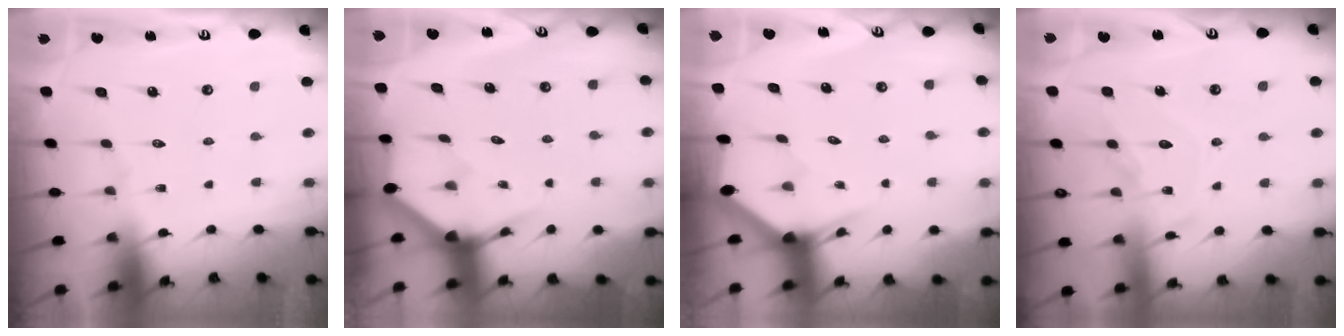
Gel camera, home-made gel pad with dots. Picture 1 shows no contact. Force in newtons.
{"total": 3.4, "press": 3.4, "slide": 0.1}
{"total": 3.1, "press": 3.1, "slide": 0.1}
{"total": 11.5, "press": 11.4, "slide": 1.1}